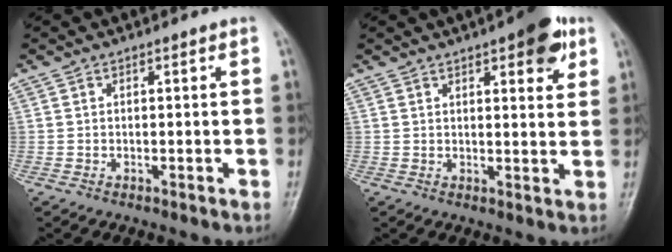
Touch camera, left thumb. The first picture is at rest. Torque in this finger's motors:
{"motor_torque": [1.11, 0.71, 0.53, -0.68, 0.01]}